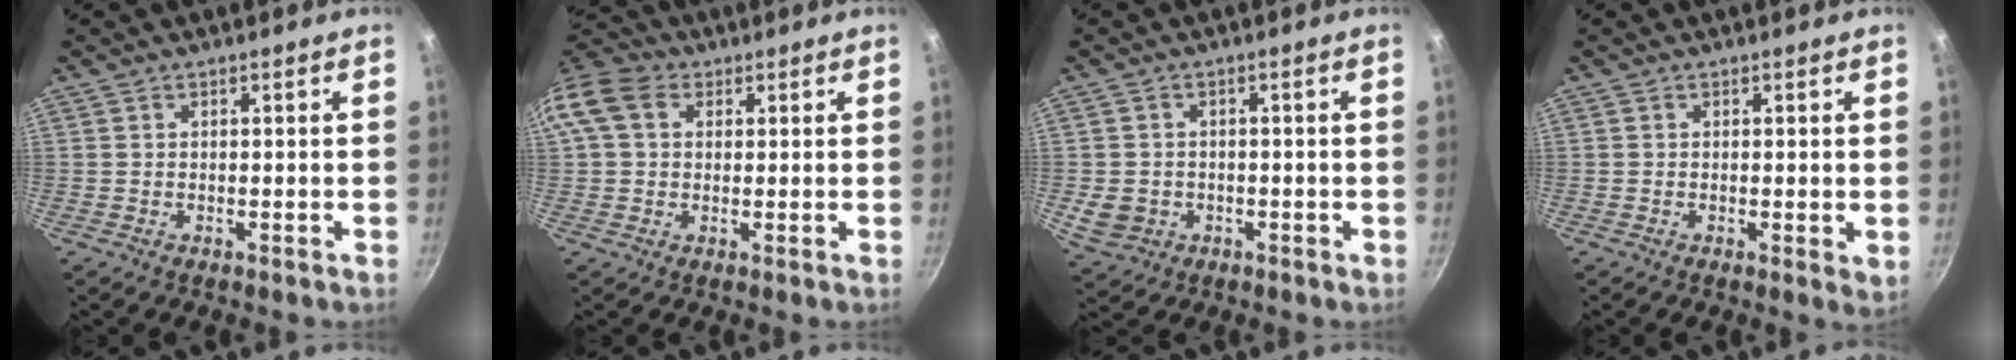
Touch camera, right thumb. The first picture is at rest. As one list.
[{"total": 10.4, "force": [2.7, 7.9, 6.2], "torque": [-0.112, 0.017, 0.032]}, {"total": 5.4, "force": [-1.2, 4.6, 2.5], "torque": [-0.041, 0.008, -0.011]}, {"total": 2.0, "force": [0.1, 0.6, 1.9], "torque": [-0.026, -0.008, 0.000]}]